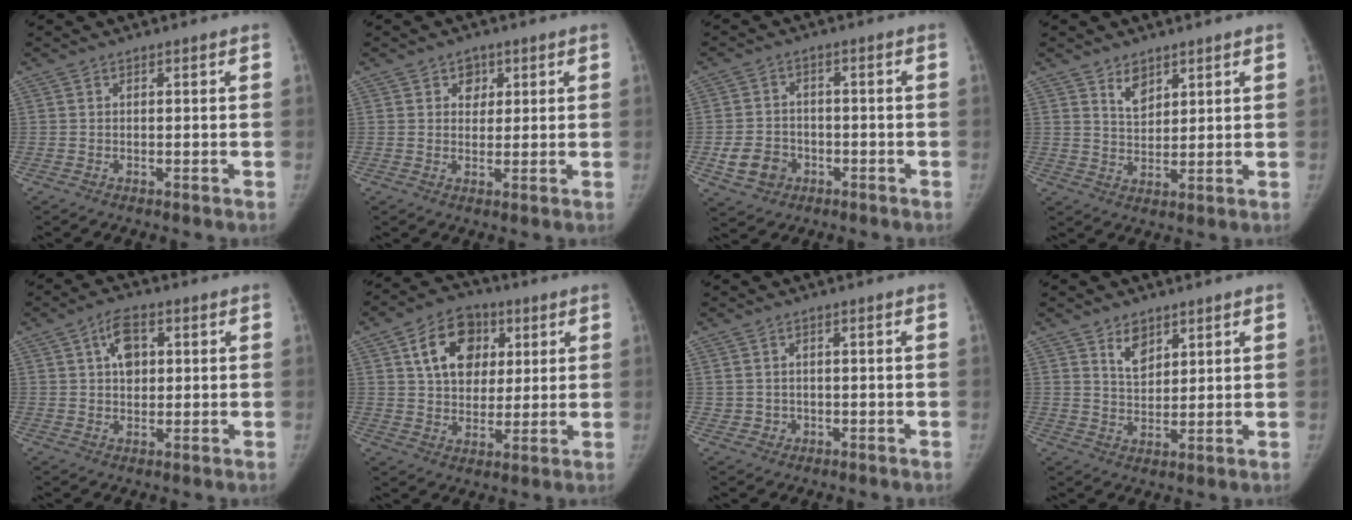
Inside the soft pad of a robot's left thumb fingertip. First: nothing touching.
{"total": 3.4, "force": [1.5, 2.7, 1.3], "torque": [0.007, -0.005, 0.018]}
{"total": 6.9, "force": [-2.5, 5.7, 2.8], "torque": [-0.037, 0.018, -0.038]}
{"total": 4.5, "force": [3.0, 2.6, 2.2], "torque": [-0.016, -0.025, 0.057]}
{"total": 6.1, "force": [1.7, 3.8, 4.4], "torque": [-0.058, 0.006, 0.025]}
{"total": 13.4, "force": [4.8, 9.8, 7.7], "torque": [-0.092, -0.005, 0.076]}
{"total": 2.2, "force": [-0.4, 2.1, 0.4], "torque": [0.003, 0.006, -0.001]}
{"total": 5.2, "force": [3.2, 3.1, 2.7], "torque": [-0.023, -0.025, 0.060]}